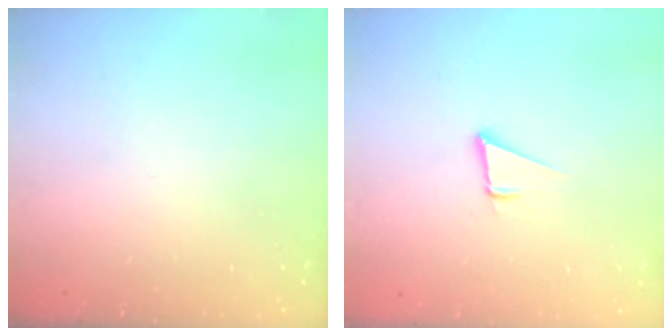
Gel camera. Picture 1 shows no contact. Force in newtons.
{"total": 3.6, "press": 2.7, "slide": 2.4}